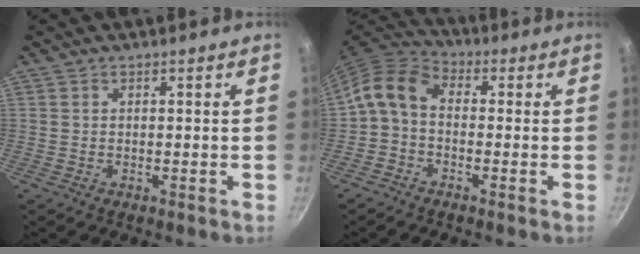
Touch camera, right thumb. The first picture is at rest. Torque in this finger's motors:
{"motor_torque": [-0.48, 0.55, 0.50, -0.52, 0.19]}